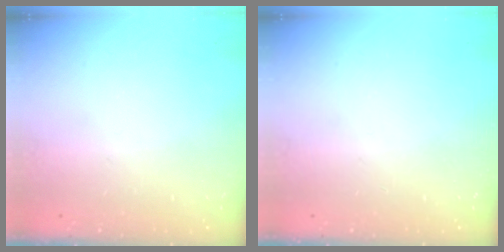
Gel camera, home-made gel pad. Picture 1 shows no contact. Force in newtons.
{"total": 0.0}